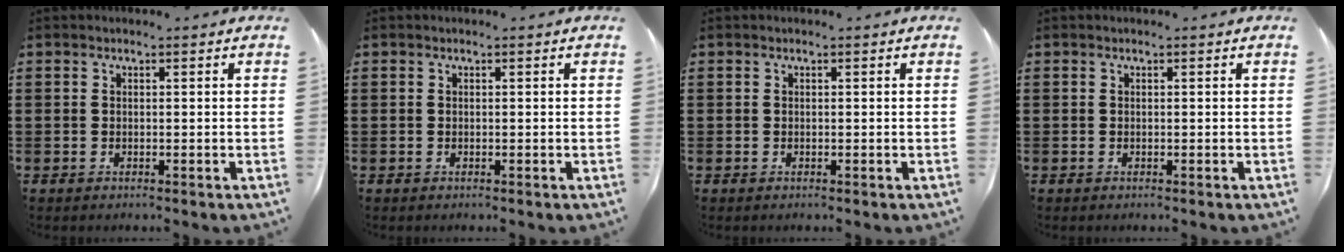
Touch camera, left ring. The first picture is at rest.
{"total": 0.0}
{"total": 0.0}
{"total": 0.0}